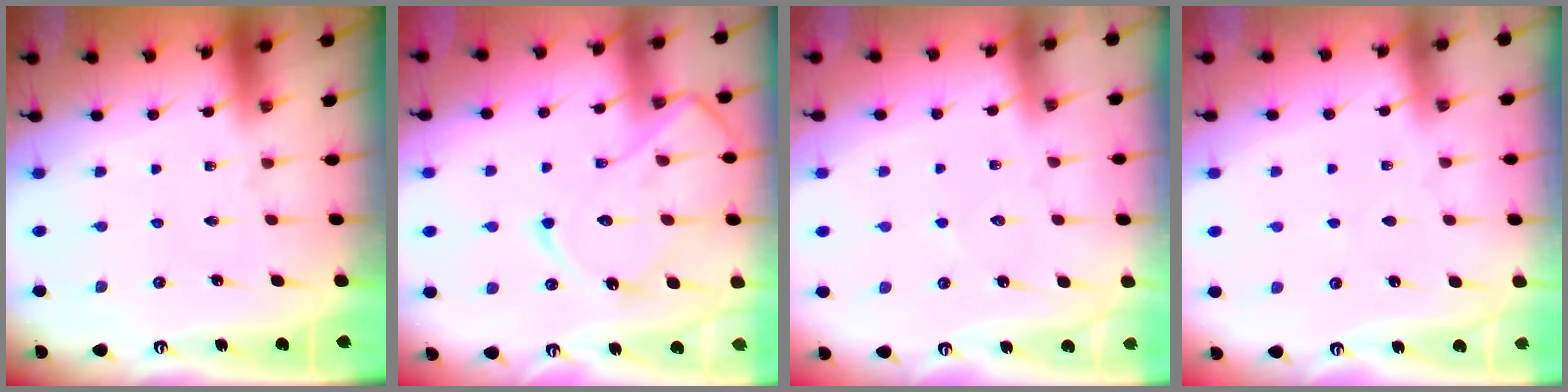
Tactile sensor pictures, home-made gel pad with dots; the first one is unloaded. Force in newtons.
{"total": 14.6, "press": 14.6, "slide": 1.5}
{"total": 4.1, "press": 4.1, "slide": 0.5}
{"total": 2.8, "press": 2.8, "slide": 0.4}